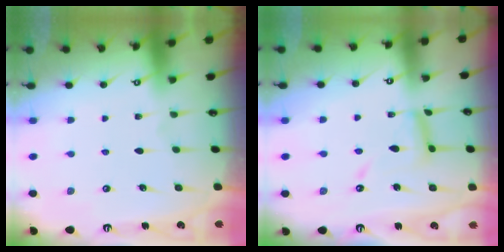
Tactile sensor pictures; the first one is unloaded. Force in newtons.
{"total": 9.7, "press": 9.7, "slide": 0.8}